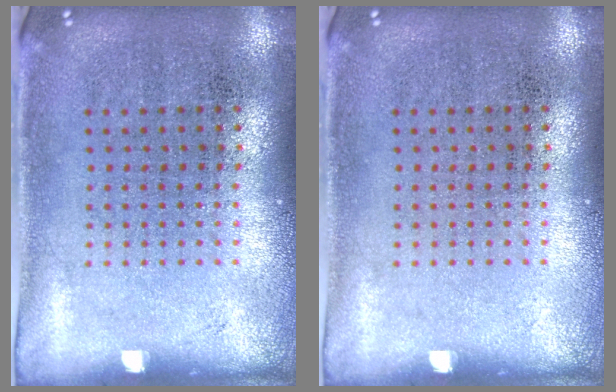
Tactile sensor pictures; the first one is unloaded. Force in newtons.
{"total": 0.0}